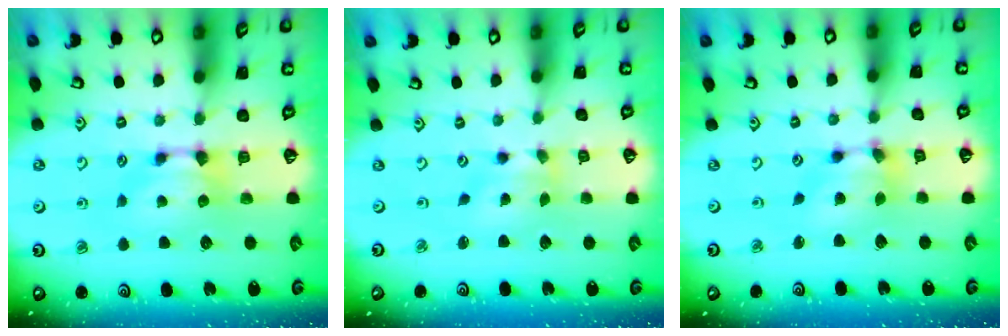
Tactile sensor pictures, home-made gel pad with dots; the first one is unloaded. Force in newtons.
{"total": 1.3, "press": 0.4, "slide": 1.3}
{"total": 5.8, "press": 5.5, "slide": 1.8}